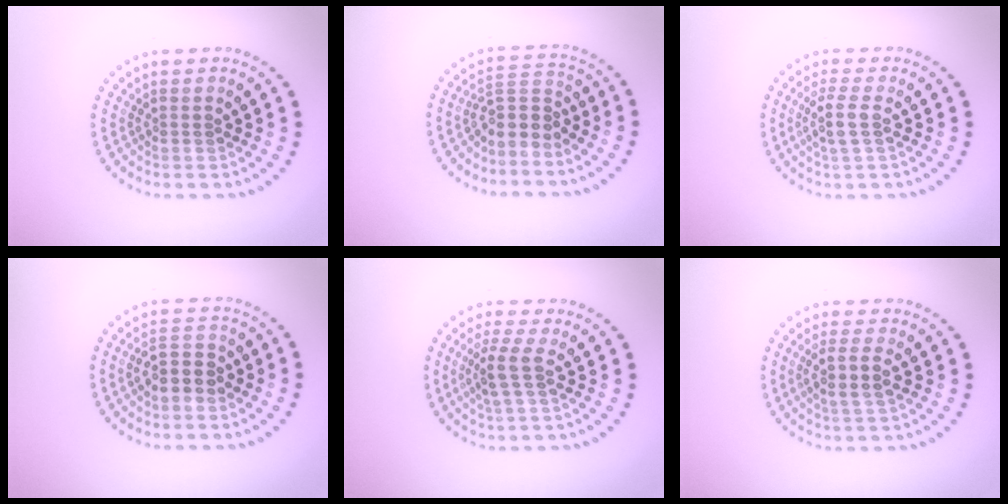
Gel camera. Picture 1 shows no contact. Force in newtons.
{"total": 2.8, "press": 2.0, "slide": 1.9}
{"total": 2.4, "press": 2.0, "slide": 1.3}
{"total": 2.9, "press": 2.8, "slide": 0.8}
{"total": 2.7, "press": 2.1, "slide": 1.7}
{"total": 2.6, "press": 2.3, "slide": 1.2}